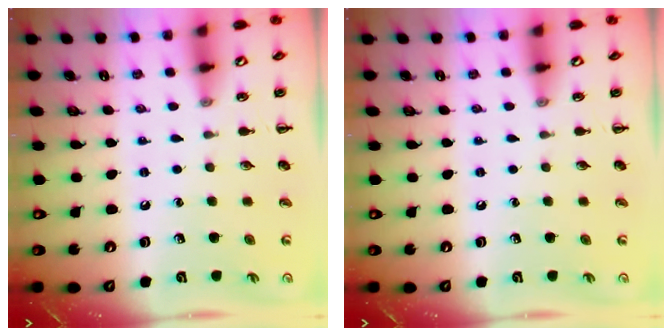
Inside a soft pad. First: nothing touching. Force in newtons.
{"total": 0.0}